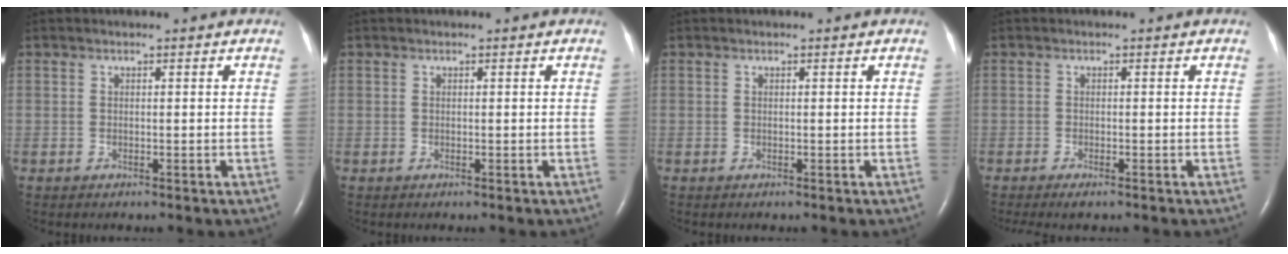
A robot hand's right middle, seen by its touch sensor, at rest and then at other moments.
{"total": 0.0}
{"total": 0.0}
{"total": 1.8, "force": [-1.3, 0.2, 1.2], "torque": [-0.022, -0.007, -0.021]}